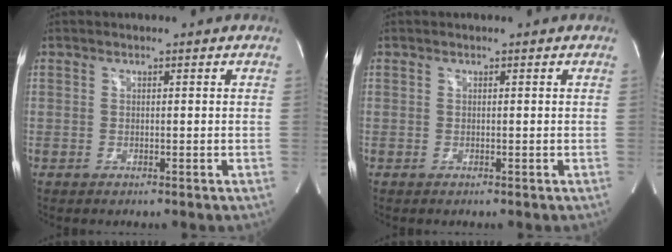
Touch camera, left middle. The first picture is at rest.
{"total": 0.0}